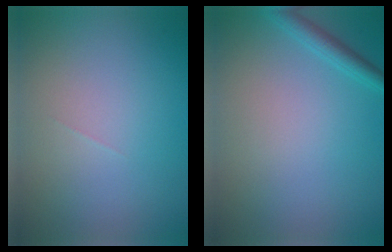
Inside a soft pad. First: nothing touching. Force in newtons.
{"total": 1.8, "press": 1.8, "slide": 0.1}